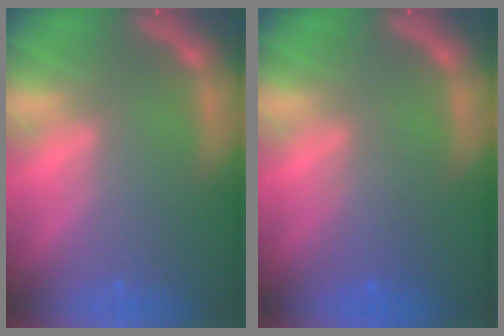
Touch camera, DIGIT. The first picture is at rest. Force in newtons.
{"total": 1.9}